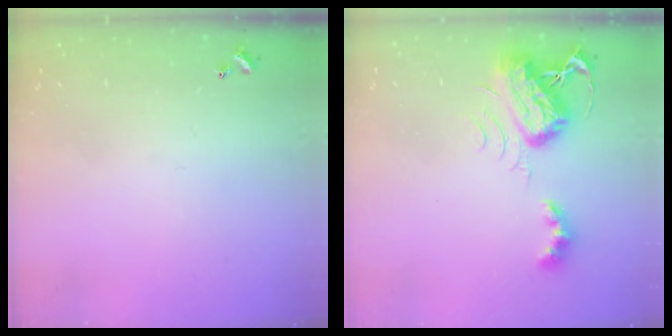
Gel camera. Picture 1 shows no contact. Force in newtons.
{"total": 7.0, "press": 7.0, "slide": 0.7}